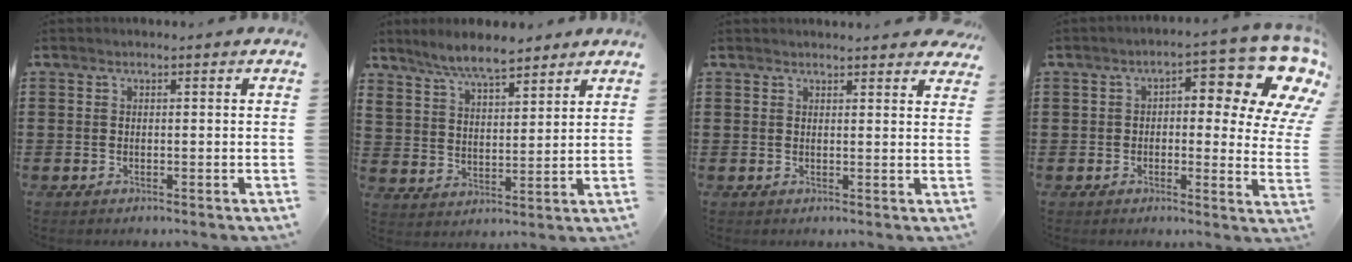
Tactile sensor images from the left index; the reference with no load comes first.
{"total": 6.7, "force": [6.1, 1.3, 2.5], "torque": [-0.067, -0.012, 0.113]}
{"total": 2.1, "force": [2.0, 0.2, 0.3], "torque": [-0.003, -0.002, 0.038]}
{"total": 13.5, "force": [6.3, 5.0, 10.9], "torque": [-0.149, -0.043, 0.101]}